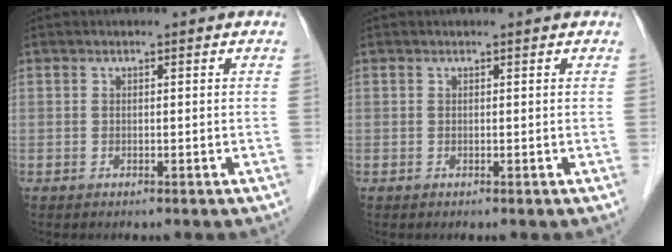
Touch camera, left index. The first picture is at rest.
{"total": 0.0}